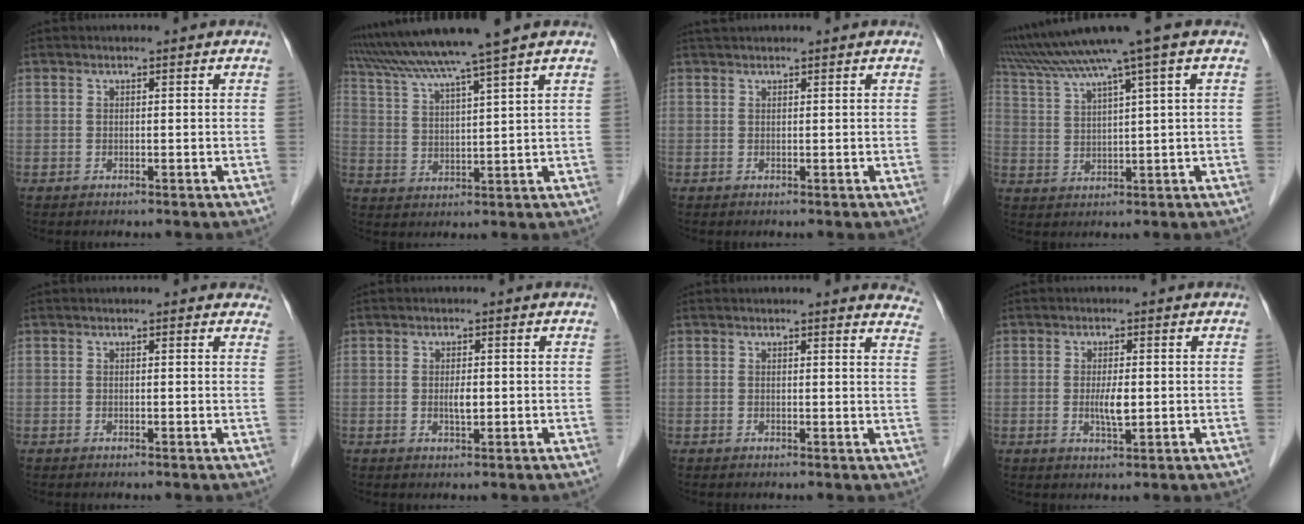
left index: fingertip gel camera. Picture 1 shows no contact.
{"total": 12.2, "force": [10.1, -2.3, 6.4], "torque": [-0.115, 0.012, 0.169]}
{"total": 1.5, "force": [1.4, 0.1, 0.5], "torque": [-0.008, 0.021, 0.030]}
{"total": 10.3, "force": [7.7, -2.3, 6.4], "torque": [-0.116, 0.024, 0.138]}
{"total": 3.4, "force": [2.9, 1.1, 1.2], "torque": [-0.003, 0.003, 0.015]}
{"total": 1.9, "force": [-0.1, 0.6, 1.8], "torque": [-0.036, 0.000, -0.001]}
{"total": 7.6, "force": [7.4, 0.9, 1.7], "torque": [0.011, -0.031, 0.043]}
{"total": 3.3, "force": [-0.2, 0.7, 3.2], "torque": [-0.062, -0.003, -0.001]}